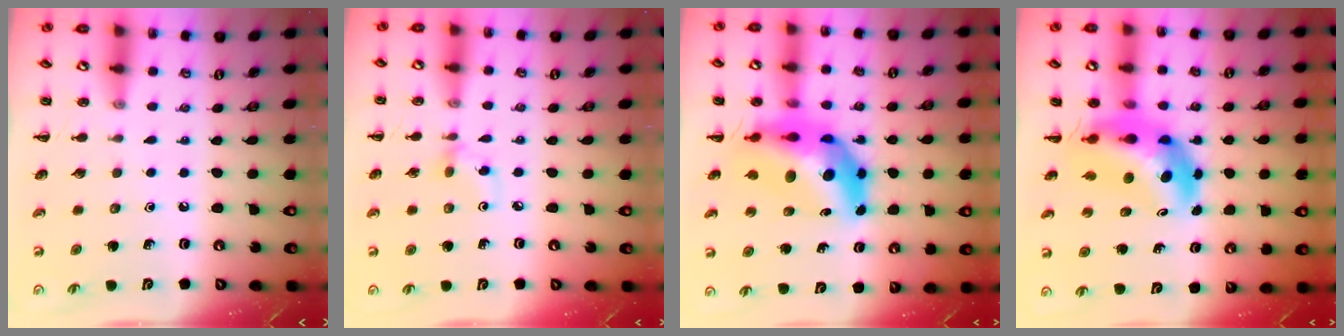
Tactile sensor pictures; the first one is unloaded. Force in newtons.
{"total": 3.3, "press": 3.2, "slide": 0.7}
{"total": 13.8, "press": 13.1, "slide": 4.3}
{"total": 9.3, "press": 8.8, "slide": 3.1}